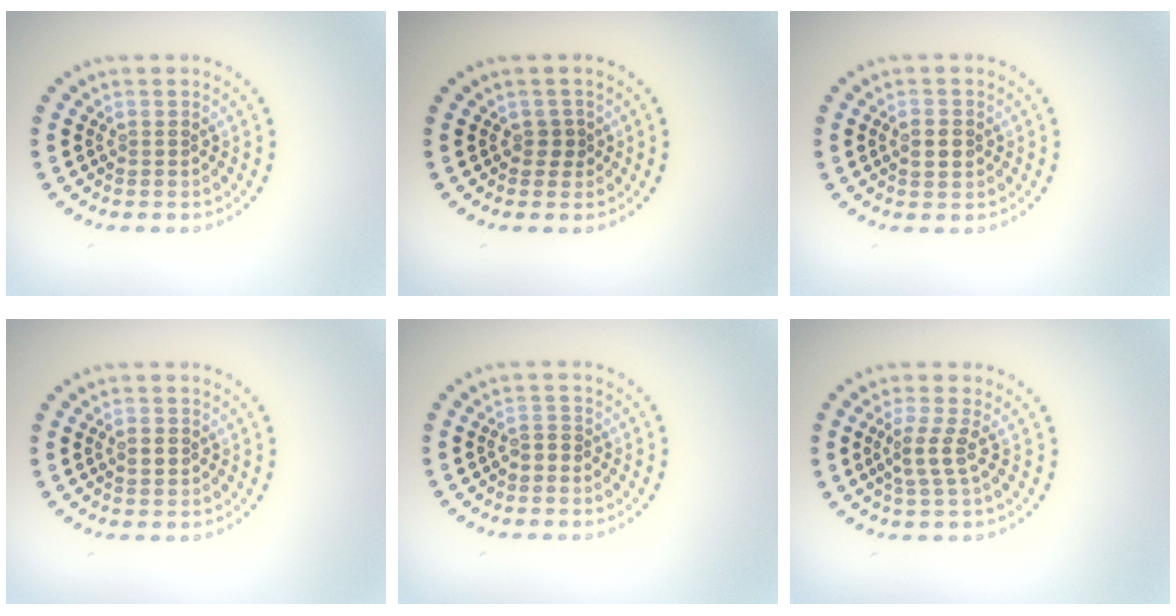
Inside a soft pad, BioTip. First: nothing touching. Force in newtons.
{"total": 1.1, "press": 0.8, "slide": 0.7}
{"total": 1.8, "press": 1.8, "slide": 0.1}
{"total": 1.0, "press": 1.0, "slide": 0.1}
{"total": 0.9, "press": 0.7, "slide": 0.5}
{"total": 2.1, "press": 1.6, "slide": 1.4}